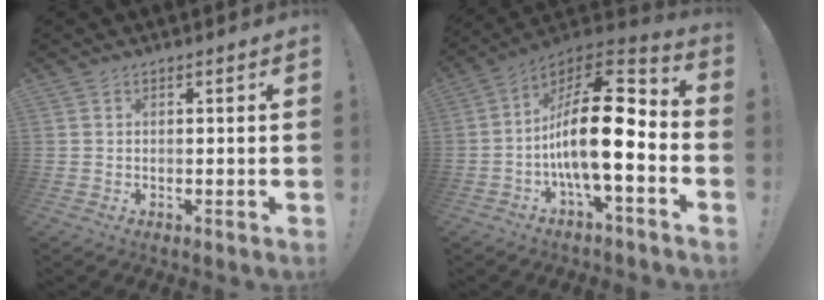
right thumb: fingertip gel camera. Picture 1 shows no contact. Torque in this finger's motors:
{"motor_torque": [1.29, 1.52, 1.51, -1.26, 0.45]}